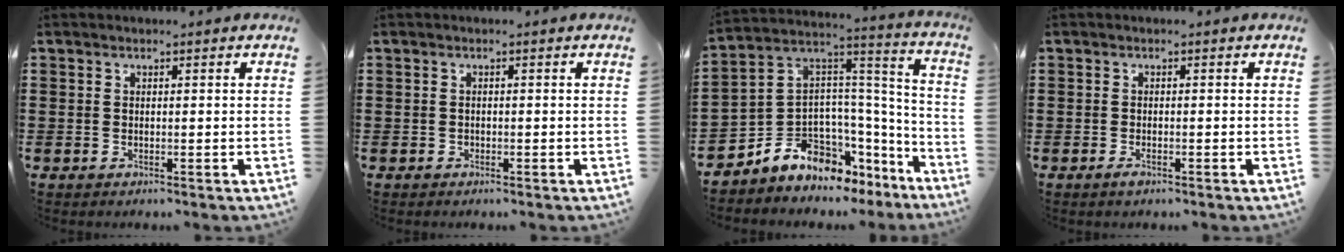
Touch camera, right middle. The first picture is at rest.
{"total": 0.5, "force": [-0.3, 0.4, 0.0], "torque": [0.000, 0.004, -0.008]}
{"total": 7.5, "force": [-5.8, 4.4, 1.5], "torque": [-0.059, -0.009, -0.115]}
{"total": 1.1, "force": [-0.7, 0.4, 0.8], "torque": [-0.016, -0.003, -0.013]}